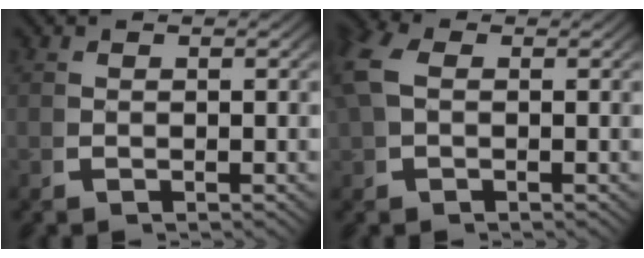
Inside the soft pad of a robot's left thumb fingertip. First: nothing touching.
{"total": 3.2, "force": [0.6, 2.4, 2.1], "torque": [-0.064, -0.008, 0.016]}